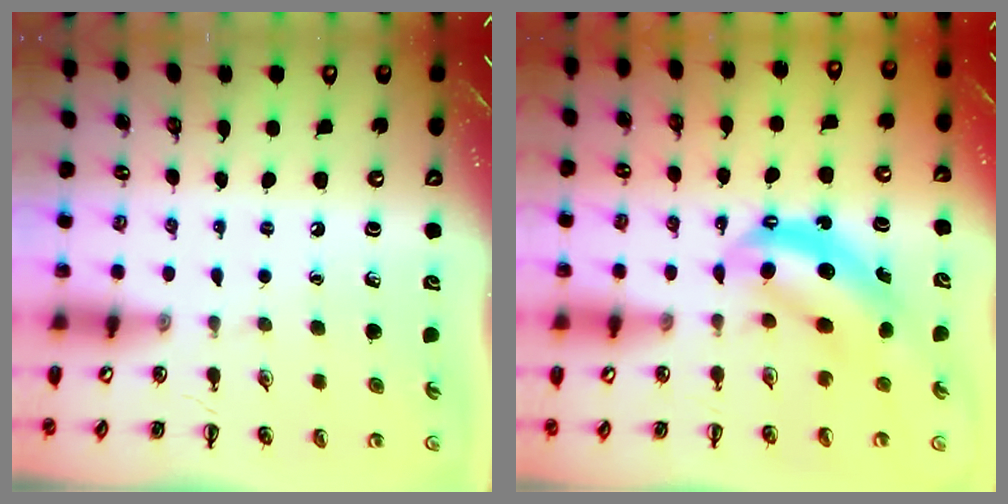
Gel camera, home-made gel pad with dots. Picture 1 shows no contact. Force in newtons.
{"total": 6.1, "press": 6.0, "slide": 1.3}